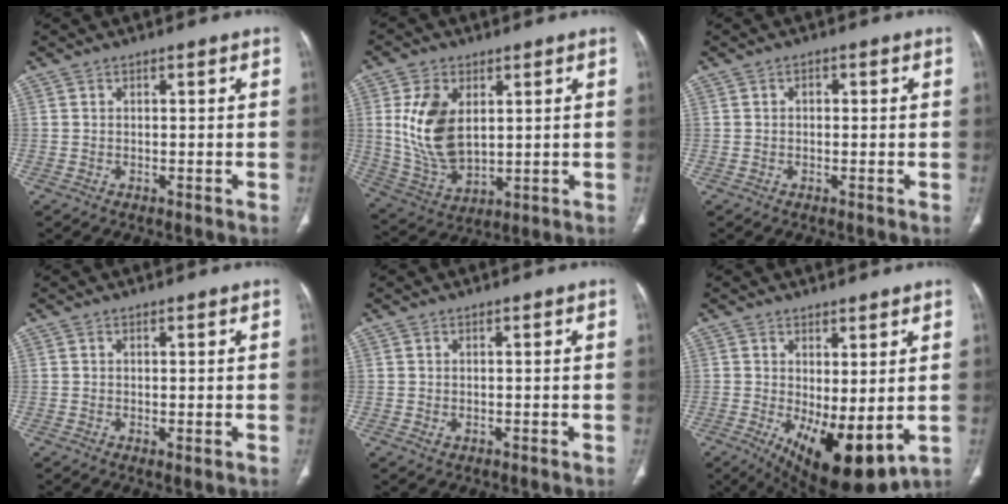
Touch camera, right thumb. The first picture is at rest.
{"total": 14.0, "force": [2.9, 8.6, 10.6], "torque": [-0.195, -0.017, 0.070]}
{"total": 1.3, "force": [0.1, 1.0, 0.9], "torque": [-0.010, 0.006, -0.001]}
{"total": 0.9, "force": [-0.1, 0.2, 0.8], "torque": [-0.020, -0.006, 0.000]}
{"total": 0.6, "force": [-0.2, 0.4, 0.4], "torque": [-0.011, 0.001, 0.002]}
{"total": 12.7, "force": [-1.9, 5.1, 11.5], "torque": [-0.174, -0.026, -0.007]}